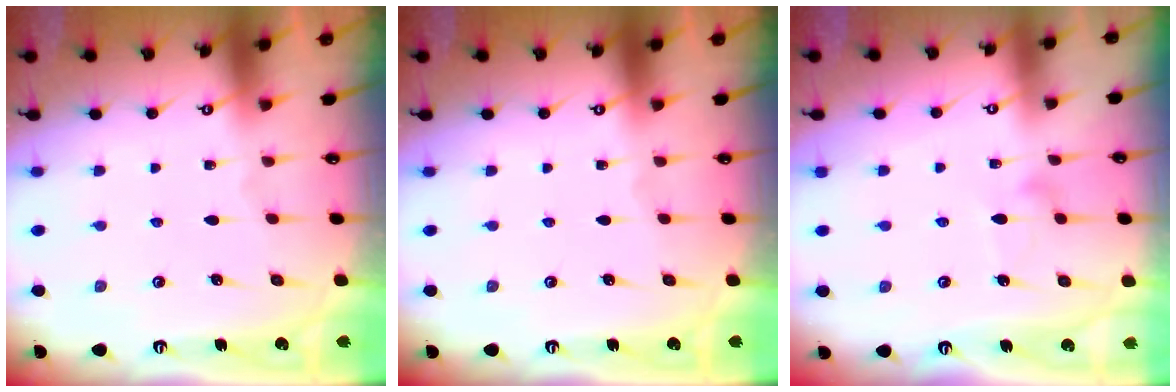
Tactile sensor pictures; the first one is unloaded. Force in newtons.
{"total": 0.0}
{"total": 7.6, "press": 7.5, "slide": 0.5}